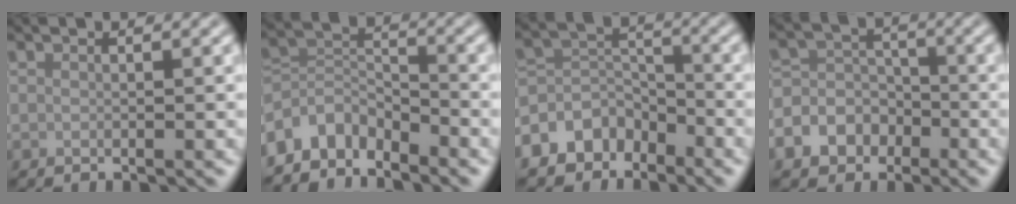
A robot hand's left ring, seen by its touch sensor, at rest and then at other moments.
{"total": 4.9, "force": [-3.9, 2.4, 1.6], "torque": [-0.023, 0.001, -0.086]}
{"total": 5.5, "force": [-4.0, 3.4, 1.6], "torque": [-0.014, 0.013, -0.084]}
{"total": 6.3, "force": [-3.1, 5.2, 1.8], "torque": [-0.019, 0.002, -0.069]}